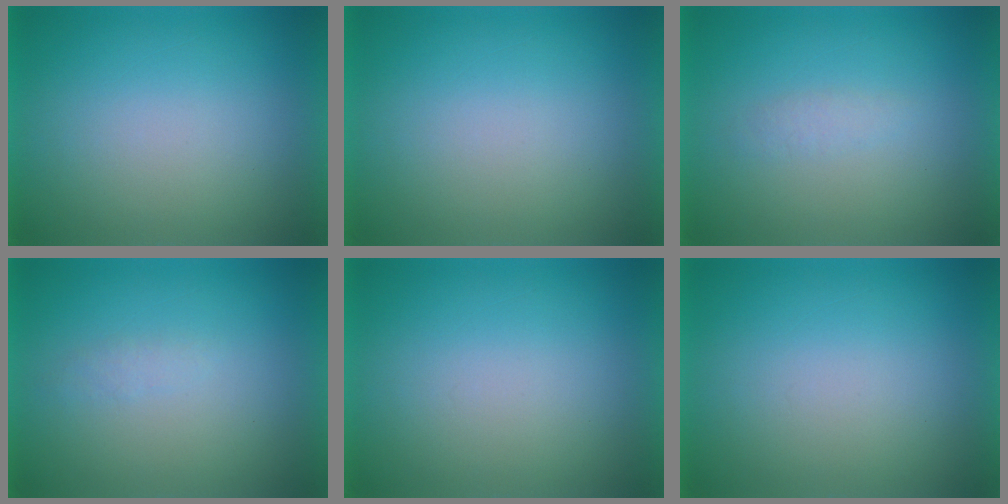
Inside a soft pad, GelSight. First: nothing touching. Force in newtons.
{"total": 0.0}
{"total": 1.3}
{"total": 1.2}
{"total": 0.0}
{"total": 0.0}